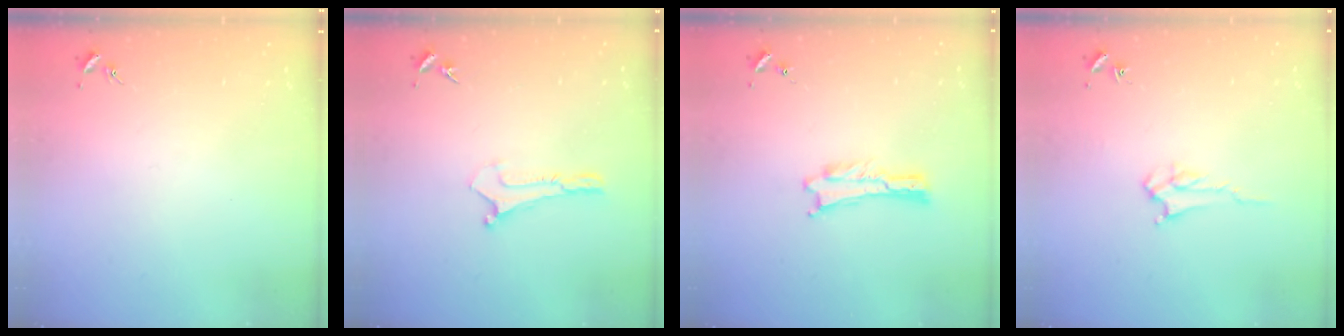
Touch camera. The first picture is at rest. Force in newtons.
{"total": 0.0}
{"total": 0.0}
{"total": 2.8, "press": 2.8, "slide": 0.4}